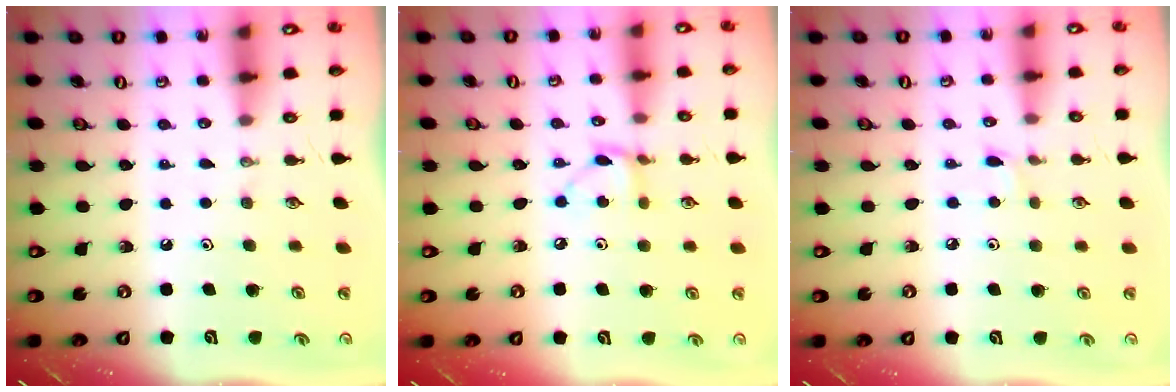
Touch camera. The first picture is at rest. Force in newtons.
{"total": 5.0, "press": 5.0, "slide": 0.2}
{"total": 1.8, "press": 1.7, "slide": 0.2}